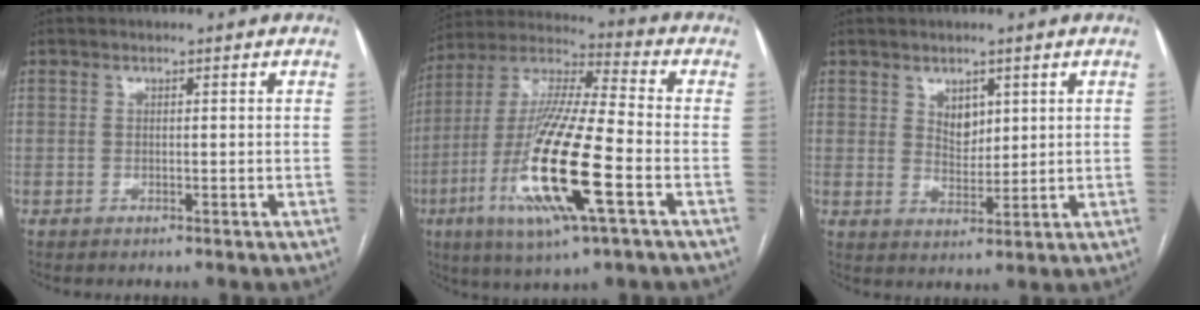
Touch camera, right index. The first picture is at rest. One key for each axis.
{"total": 20.7, "fx": -6.7, "fy": 2.0, "fz": 19.5, "tx": -0.414, "ty": -0.028, "tz": -0.126}
{"total": 3.8, "fx": 1.7, "fy": 2.5, "fz": 2.3, "tx": -0.039, "ty": -0.002, "tz": 0.038}